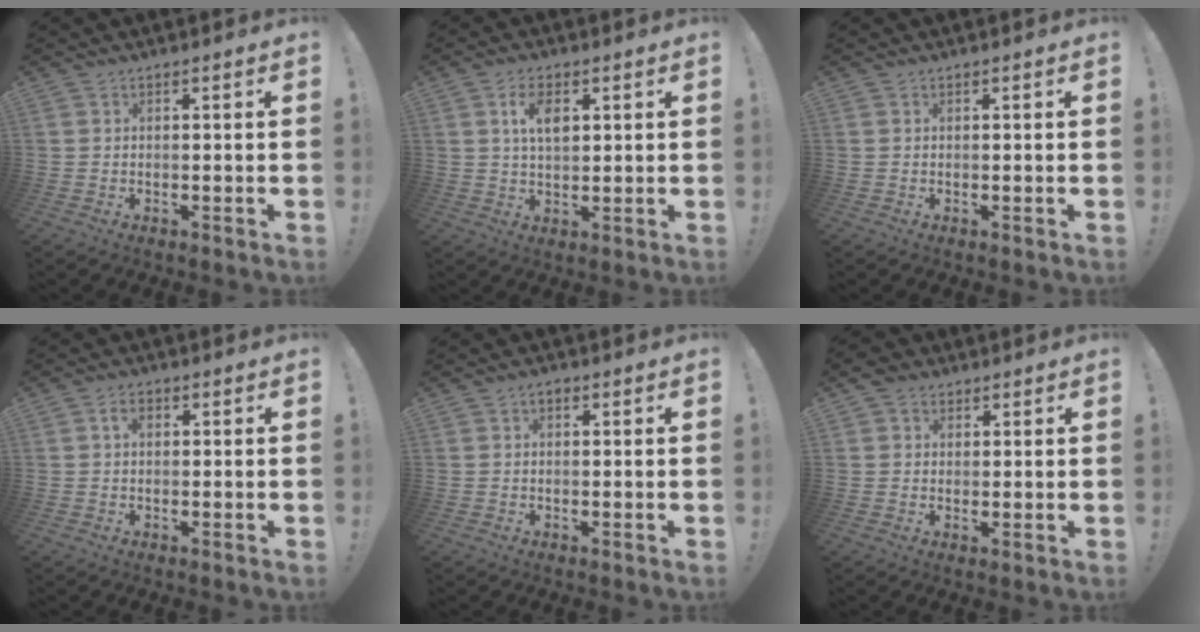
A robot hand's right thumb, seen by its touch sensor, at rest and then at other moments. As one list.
[{"total": 7.3, "force": [2.5, 4.3, 5.3], "torque": [-0.085, 0.001, 0.043]}, {"total": 0.0}, {"total": 2.6, "force": [0.5, 1.8, 1.9], "torque": [-0.029, 0.006, 0.008]}, {"total": 1.7, "force": [0.3, 1.3, 1.0], "torque": [-0.017, 0.004, 0.005]}, {"total": 3.8, "force": [2.0, 2.9, 1.4], "torque": [-0.022, -0.005, 0.039]}]